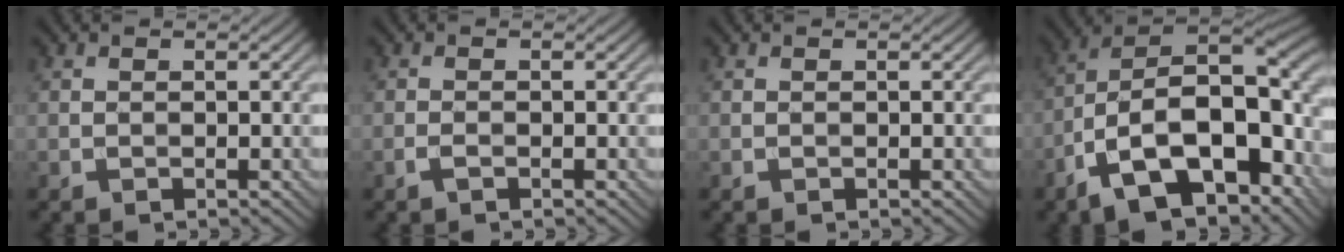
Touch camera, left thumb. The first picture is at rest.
{"total": 1.0, "force": [-0.6, 0.2, 0.8], "torque": [-0.020, 0.004, -0.012]}
{"total": 0.0}
{"total": 17.7, "force": [-7.4, 8.6, 13.6], "torque": [-0.224, -0.013, -0.129]}